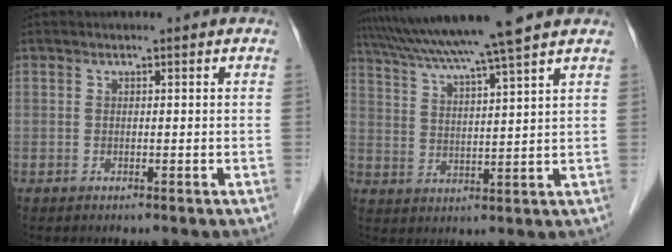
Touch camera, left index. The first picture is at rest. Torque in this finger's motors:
{"motor_torque": [0.15, -0.63, 0.91, 0.21]}